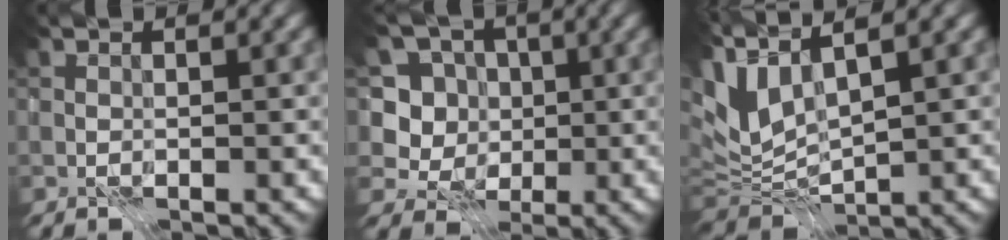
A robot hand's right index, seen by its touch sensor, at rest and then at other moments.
{"total": 6.2, "force": [-0.1, 5.8, 2.1], "torque": [-0.036, 0.010, -0.030]}
{"total": 6.5, "force": [3.0, 2.3, 5.3], "torque": [-0.126, 0.008, 0.051]}